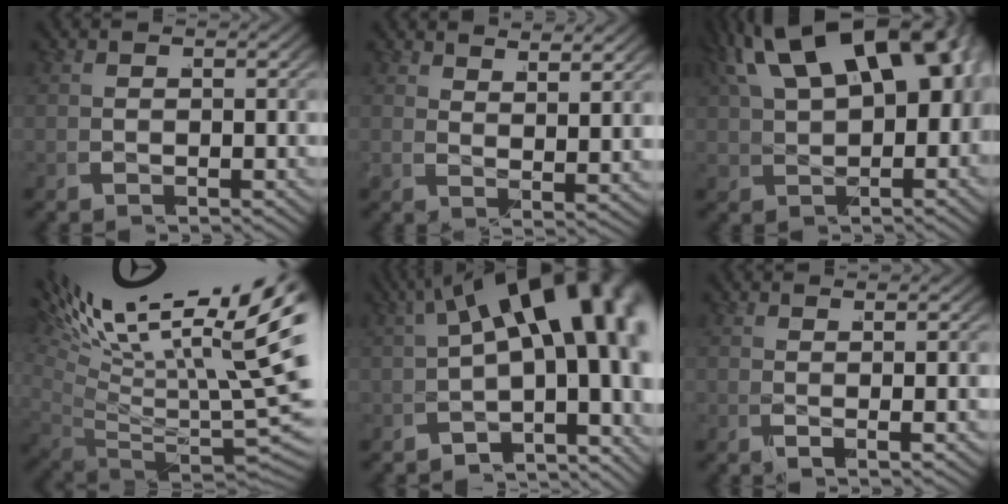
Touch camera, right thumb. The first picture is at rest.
{"total": 2.7, "force": [2.5, -0.3, 0.9], "torque": [-0.010, 0.002, 0.038]}
{"total": 12.5, "force": [3.0, 7.8, 9.4], "torque": [-0.168, -0.010, 0.053]}
{"total": 15.0, "force": [4.0, 7.9, 12.1], "torque": [-0.191, -0.025, 0.070]}
{"total": 13.1, "force": [0.1, 7.3, 10.9], "torque": [-0.145, -0.009, -0.012]}
{"total": 1.8, "force": [1.0, -0.2, 1.5], "torque": [-0.022, 0.003, 0.012]}